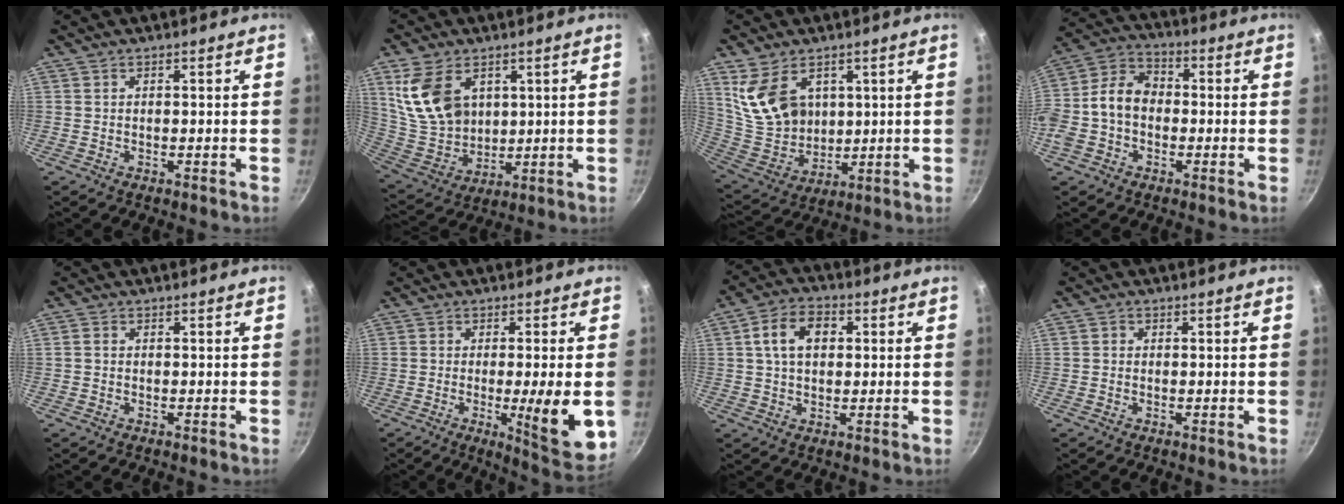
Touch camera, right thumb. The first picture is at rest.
{"total": 14.4, "force": [5.2, 10.0, 8.9], "torque": [-0.146, -0.029, 0.122]}
{"total": 13.6, "force": [5.3, 9.5, 8.1], "torque": [-0.130, -0.037, 0.125]}
{"total": 12.9, "force": [-0.8, 9.6, 8.6], "torque": [-0.143, 0.035, -0.033]}
{"total": 1.0, "force": [-0.1, 0.8, 0.5], "torque": [-0.009, 0.004, -0.003]}
{"total": 11.8, "force": [-1.9, 1.6, 11.5], "torque": [-0.158, -0.009, -0.021]}
{"total": 8.8, "force": [1.8, 6.1, 6.1], "torque": [-0.087, 0.014, 0.023]}
{"total": 1.0, "force": [-0.1, 0.9, 0.3], "torque": [-0.003, 0.003, -0.004]}